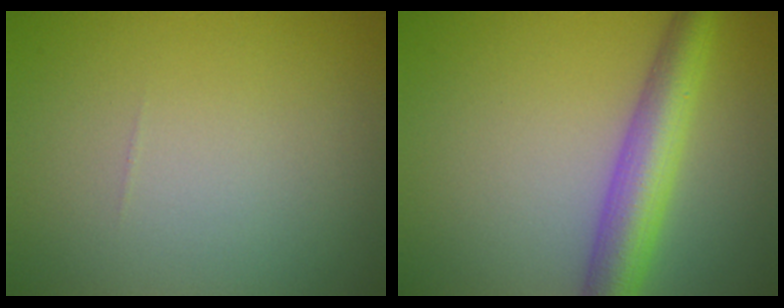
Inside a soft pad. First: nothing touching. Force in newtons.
{"total": 5.6, "press": 5.6, "slide": 0.1}